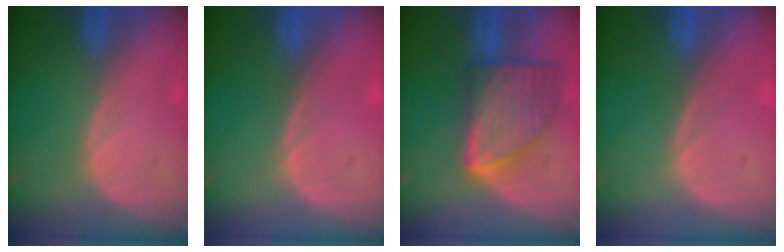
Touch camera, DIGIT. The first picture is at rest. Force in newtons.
{"total": 0.0}
{"total": 8.8, "press": 8.8, "slide": 0.5}
{"total": 0.0}